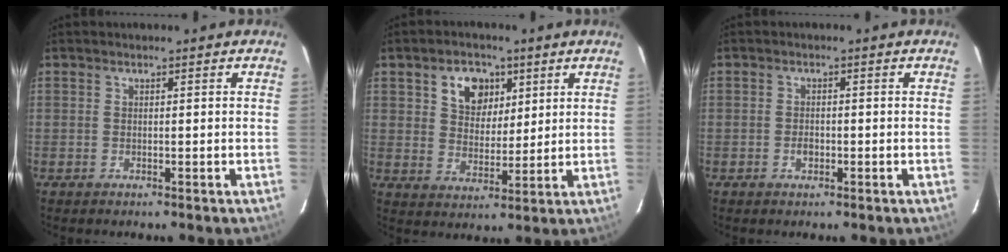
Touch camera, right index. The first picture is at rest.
{"total": 7.8, "force": [3.6, 5.6, 4.1], "torque": [-0.068, 0.015, 0.067]}
{"total": 1.7, "force": [-0.6, 1.2, 1.0], "torque": [-0.018, 0.003, -0.010]}